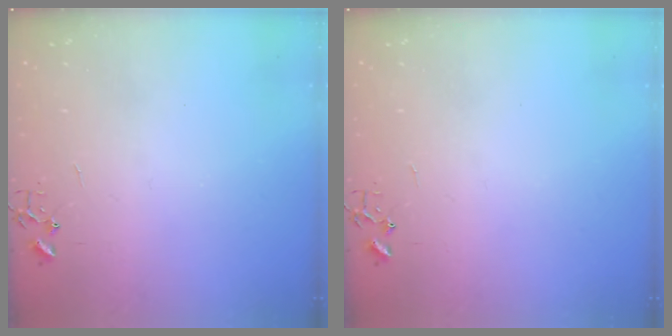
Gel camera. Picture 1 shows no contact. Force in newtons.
{"total": 0.0}